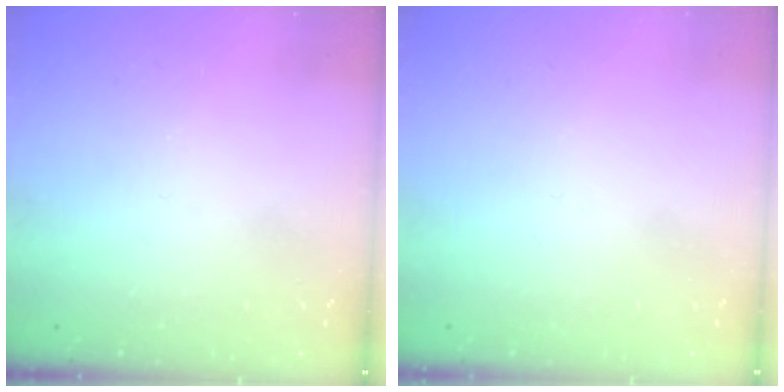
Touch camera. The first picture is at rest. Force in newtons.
{"total": 1.6, "press": 1.6, "slide": 0.1}